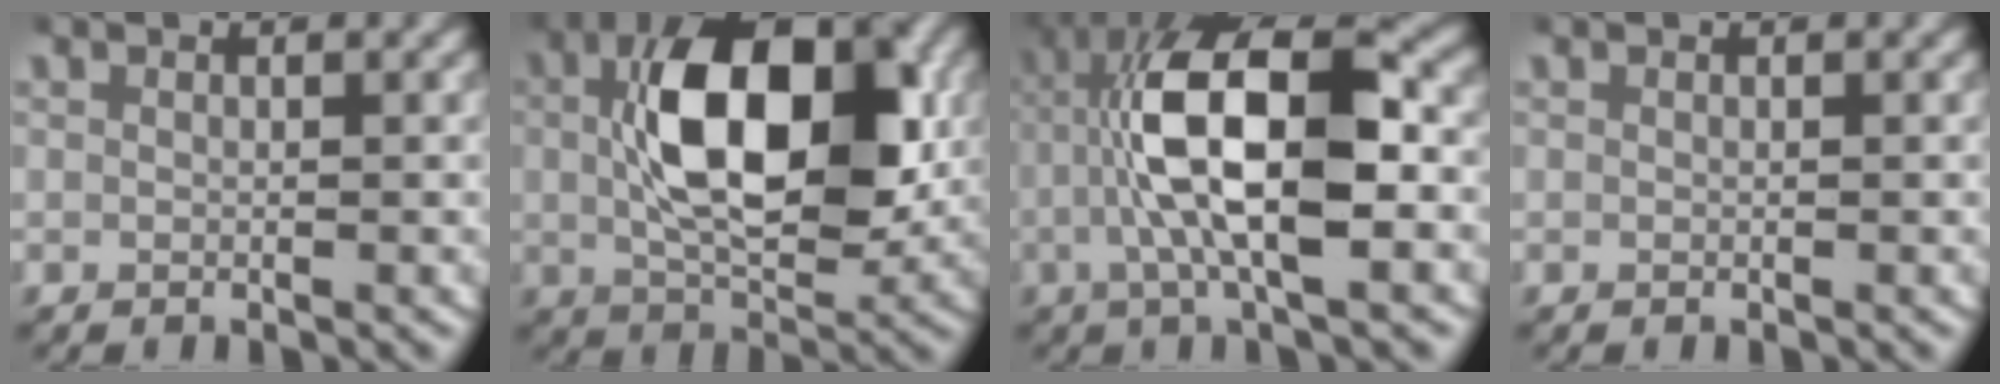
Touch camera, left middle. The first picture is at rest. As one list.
[{"total": 12.3, "force": [1.2, 6.7, 10.2], "torque": [-0.184, -0.010, 0.020]}, {"total": 10.7, "force": [0.4, 5.1, 9.3], "torque": [-0.179, -0.007, 0.001]}, {"total": 0.0}]